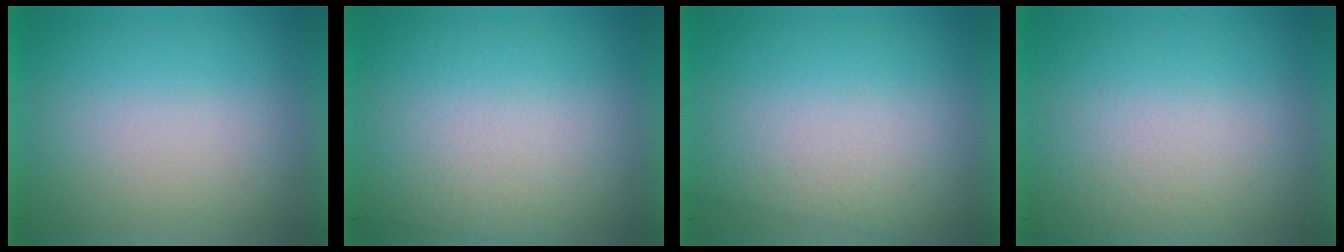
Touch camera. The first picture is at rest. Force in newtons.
{"total": 3.0}
{"total": 3.1}
{"total": 2.5}